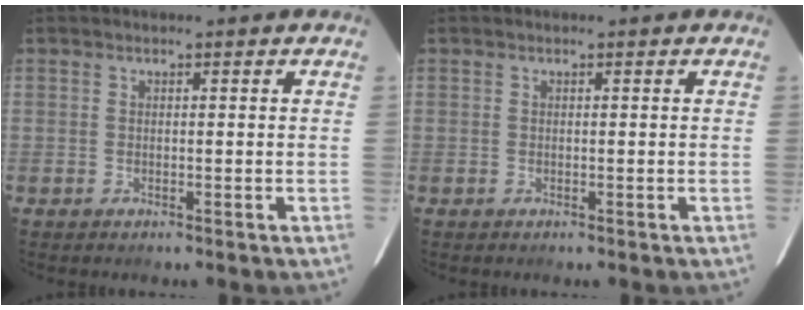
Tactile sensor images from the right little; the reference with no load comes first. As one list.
[{"total": 0.0}]